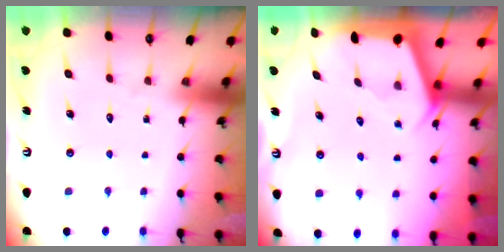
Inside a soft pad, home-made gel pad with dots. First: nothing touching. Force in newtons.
{"total": 2.4, "press": 2.3, "slide": 0.3}